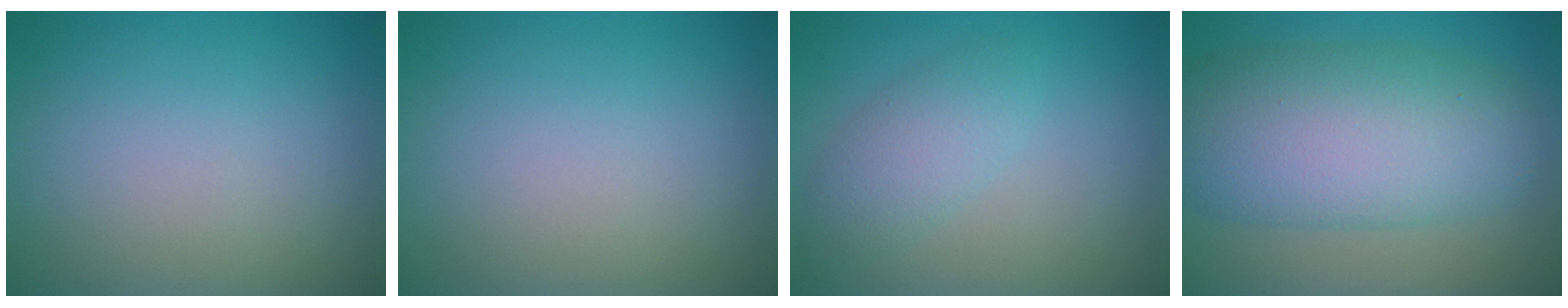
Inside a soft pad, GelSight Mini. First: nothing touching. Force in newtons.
{"total": 0.0}
{"total": 2.9, "press": 2.9, "slide": 0.0}
{"total": 10.1, "press": 10.1, "slide": 0.3}